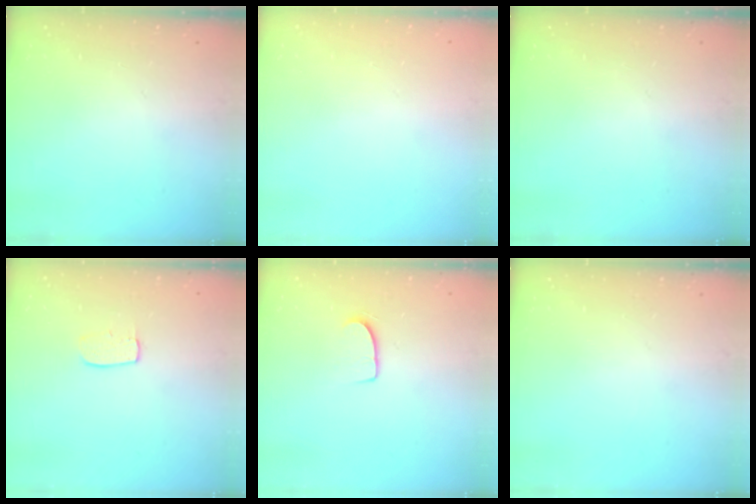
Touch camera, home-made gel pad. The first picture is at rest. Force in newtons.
{"total": 0.5, "press": 0.5, "slide": 0.1}
{"total": 0.0}
{"total": 5.6, "press": 5.6, "slide": 0.4}
{"total": 7.1, "press": 7.1, "slide": 0.5}
{"total": 0.0}